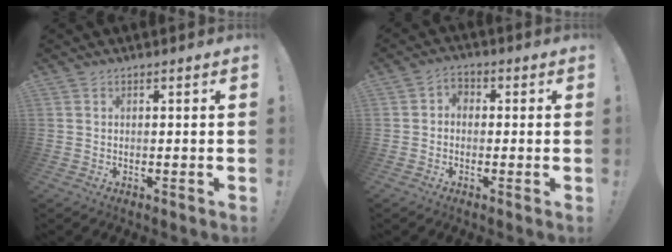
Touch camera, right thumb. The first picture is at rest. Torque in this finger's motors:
{"motor_torque": [-0.27, 0.01, 0.23, -0.30, 0.06]}